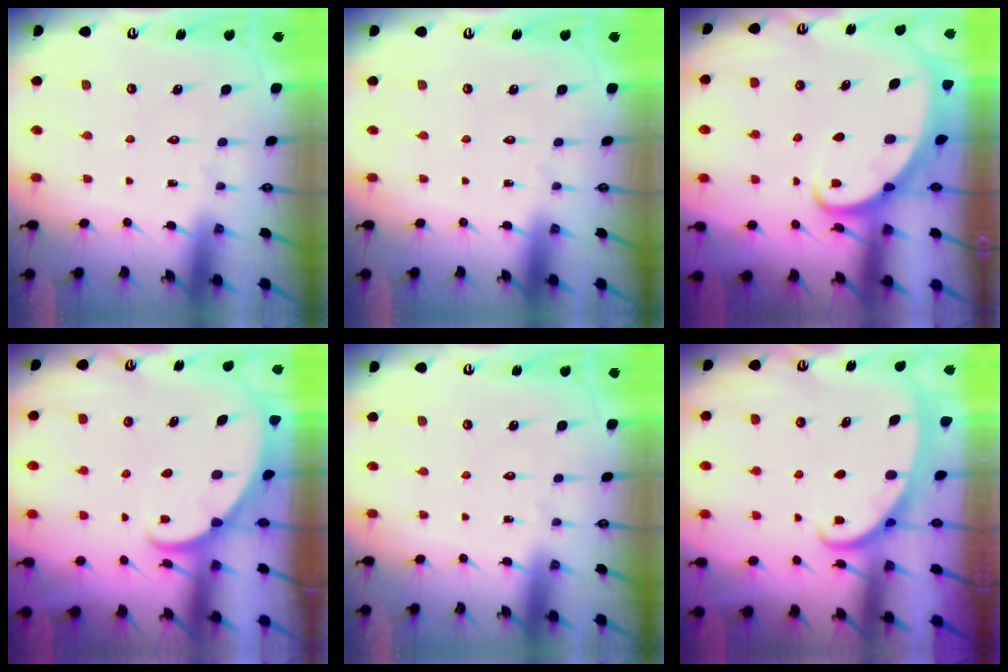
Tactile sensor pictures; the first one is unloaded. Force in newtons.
{"total": 0.0}
{"total": 4.2, "press": 4.1, "slide": 0.5}
{"total": 2.6, "press": 2.6, "slide": 0.4}
{"total": 0.0}
{"total": 2.7, "press": 2.7, "slide": 0.3}